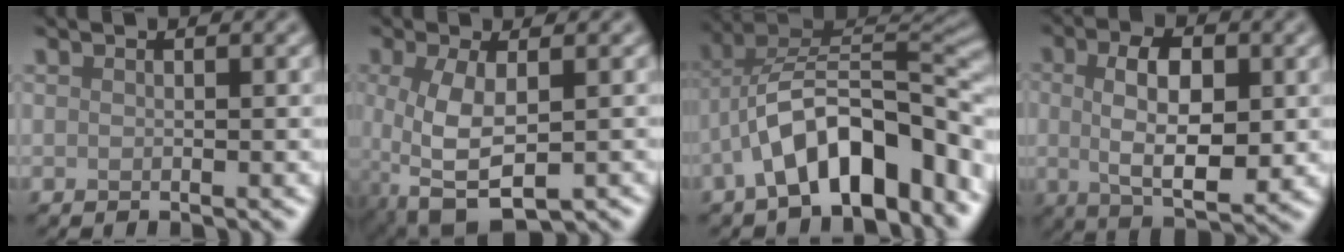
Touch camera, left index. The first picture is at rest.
{"total": 6.0, "force": [-1.7, 2.9, 5.0], "torque": [-0.113, -0.013, -0.024]}
{"total": 11.4, "force": [-4.5, 5.6, 8.8], "torque": [-0.129, 0.016, -0.075]}
{"total": 7.2, "force": [0.4, 3.4, 6.4], "torque": [-0.106, 0.001, 0.003]}